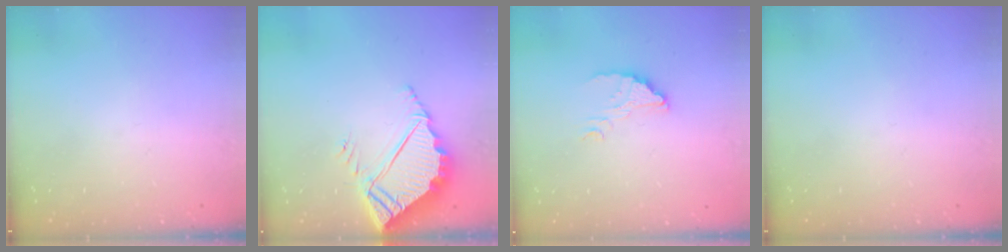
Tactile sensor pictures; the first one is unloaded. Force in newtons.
{"total": 7.8, "press": 7.7, "slide": 0.5}
{"total": 3.4, "press": 3.4, "slide": 0.3}
{"total": 0.0}